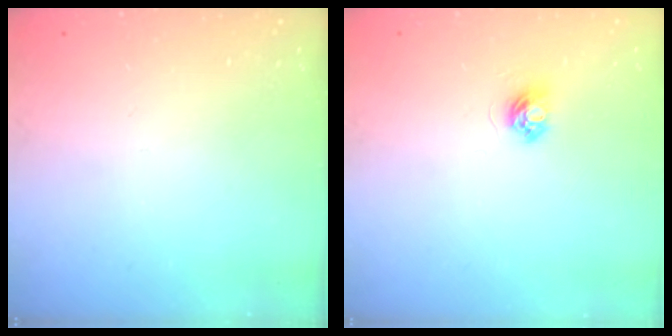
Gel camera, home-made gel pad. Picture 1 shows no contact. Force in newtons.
{"total": 4.0, "press": 4.0, "slide": 0.4}